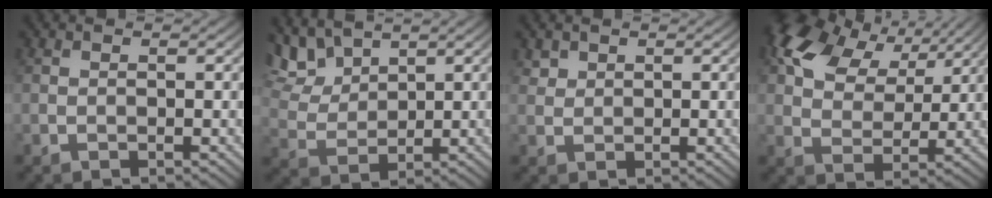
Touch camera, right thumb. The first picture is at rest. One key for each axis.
{"total": 6.8, "fx": 4.8, "fy": 3.1, "fz": 3.6, "tx": -0.095, "ty": 0.004, "tz": 0.102}
{"total": 1.4, "fx": 1.0, "fy": 1.0, "fz": 0.3, "tx": -0.011, "ty": -0.002, "tz": 0.023}
{"total": 11.2, "fx": 6.0, "fy": 6.7, "fz": 6.7, "tx": -0.148, "ty": 0.017, "tz": 0.108}